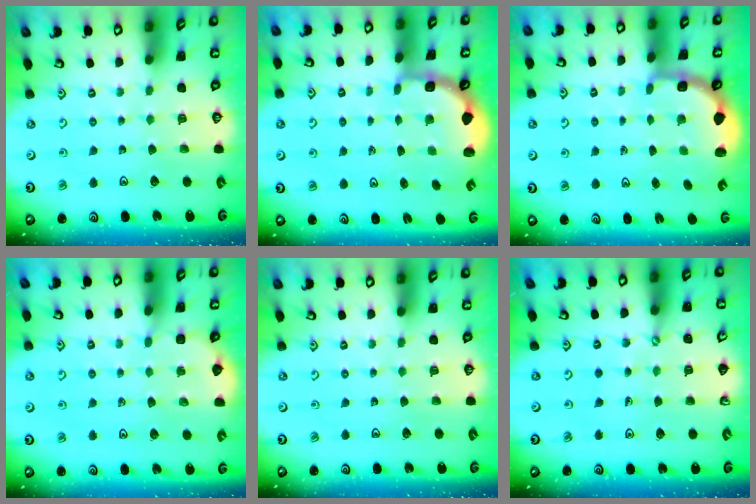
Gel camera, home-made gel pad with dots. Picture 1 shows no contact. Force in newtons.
{"total": 2.4, "press": 1.7, "slide": 1.7}
{"total": 3.0, "press": 2.0, "slide": 2.2}
{"total": 2.3, "press": 2.3, "slide": 0.2}
{"total": 0.0}
{"total": 1.9, "press": 1.9, "slide": 0.1}